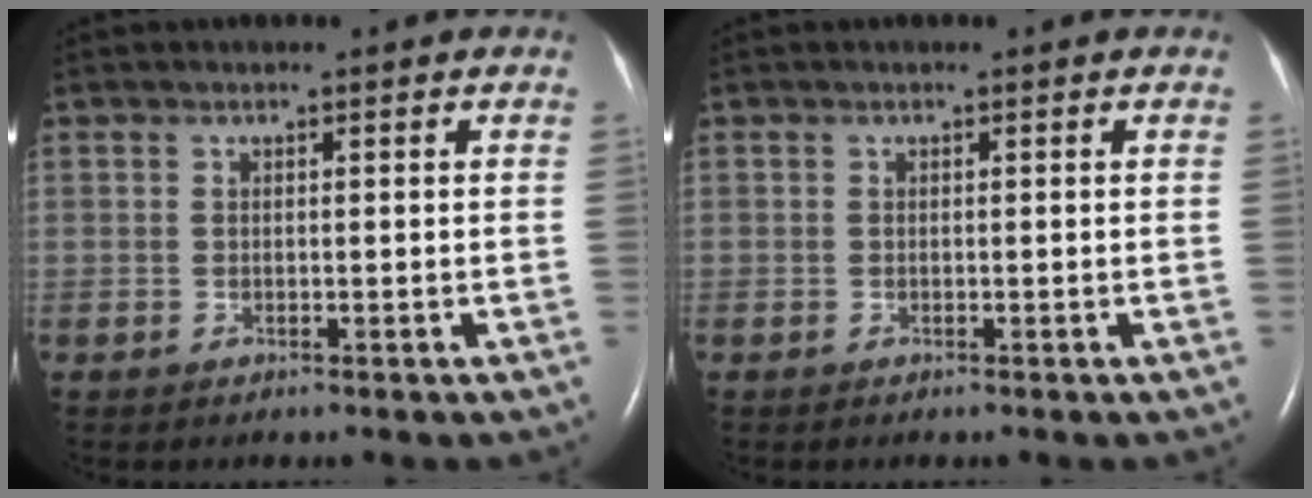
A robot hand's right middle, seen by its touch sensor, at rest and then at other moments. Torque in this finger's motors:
{"motor_torque": [0.22, -0.15, -0.01, -0.01]}